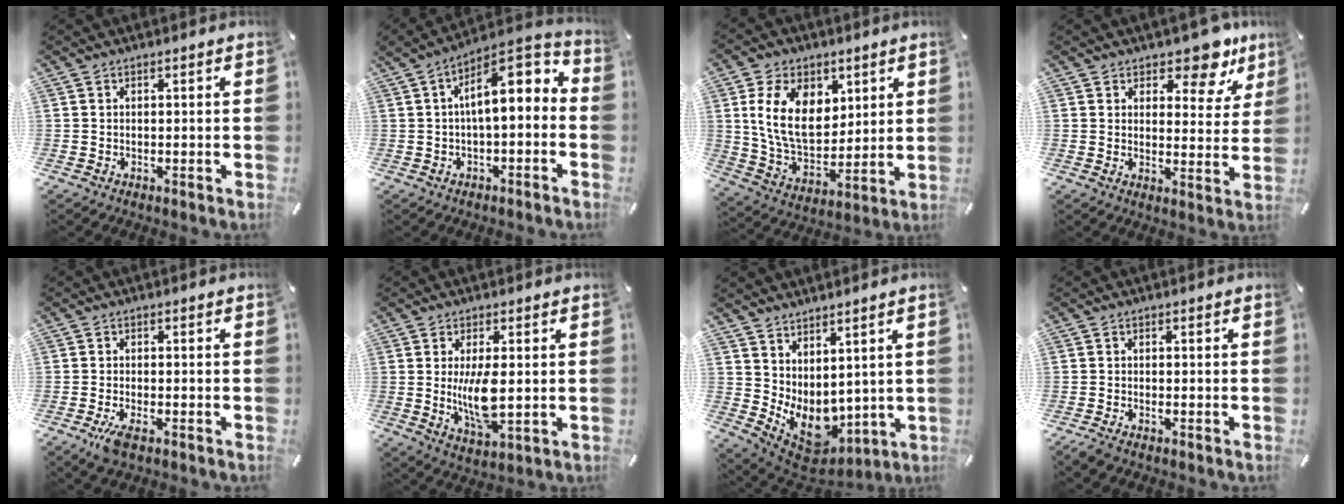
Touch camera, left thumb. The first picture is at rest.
{"total": 11.8, "force": [2.1, 5.3, 10.3], "torque": [-0.152, -0.012, 0.032]}
{"total": 15.6, "force": [4.8, 10.8, 10.2], "torque": [-0.203, -0.003, 0.088]}
{"total": 9.8, "force": [7.3, 4.3, 4.8], "torque": [-0.047, -0.058, 0.123]}
{"total": 3.7, "force": [-2.2, 1.1, 2.8], "torque": [-0.054, -0.001, -0.037]}
{"total": 9.2, "force": [0.1, 3.6, 8.5], "torque": [-0.175, -0.022, -0.007]}
{"total": 8.9, "force": [0.1, 7.6, 4.5], "torque": [-0.073, -0.037, 0.015]}
{"total": 1.3, "force": [-1.1, 0.2, 0.7], "torque": [-0.012, 0.001, -0.020]}